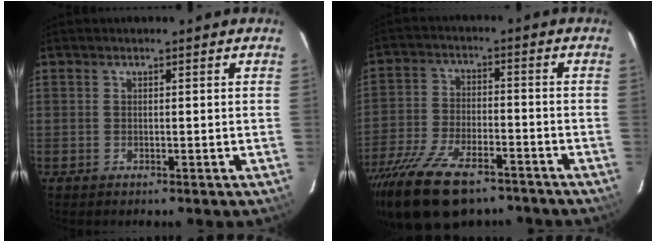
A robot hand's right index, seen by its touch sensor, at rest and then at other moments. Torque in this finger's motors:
{"motor_torque": [1.38, -0.76, 1.05, 0.21]}